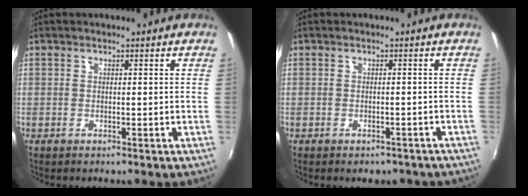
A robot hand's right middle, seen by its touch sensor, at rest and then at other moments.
{"total": 5.6, "force": [-4.5, 2.5, 2.1], "torque": [-0.033, -0.011, -0.046]}